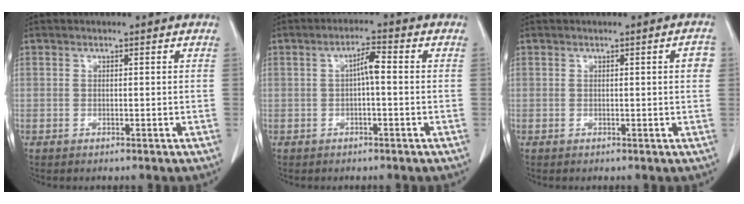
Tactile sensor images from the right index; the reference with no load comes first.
{"total": 3.0, "force": [0.0, 0.5, 3.0], "torque": [-0.051, 0.010, 0.000]}
{"total": 2.1, "force": [0.4, 0.2, 2.1], "torque": [-0.021, 0.005, 0.005]}